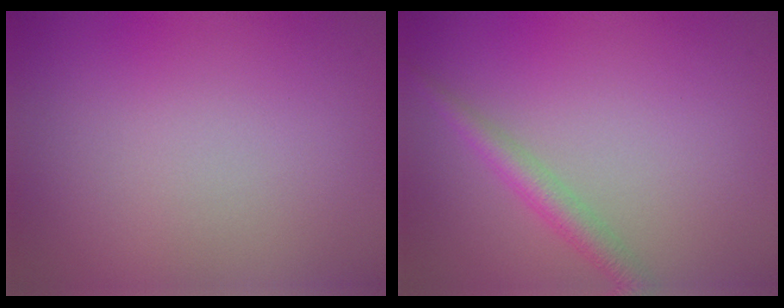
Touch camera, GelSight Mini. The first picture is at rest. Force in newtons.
{"total": 2.3, "press": 2.3, "slide": 0.1}